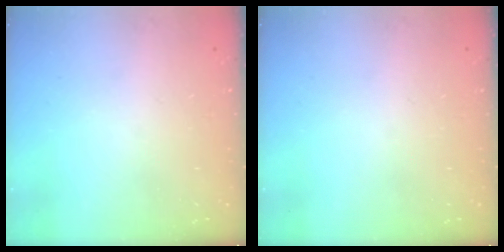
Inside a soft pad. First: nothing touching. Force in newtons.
{"total": 0.0}